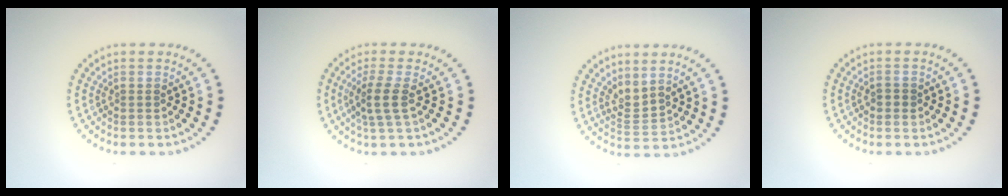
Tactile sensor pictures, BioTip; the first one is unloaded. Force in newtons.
{"total": 2.4, "press": 1.9, "slide": 1.4}
{"total": 2.2, "press": 1.4, "slide": 1.7}
{"total": 1.0, "press": 1.0, "slide": 0.1}